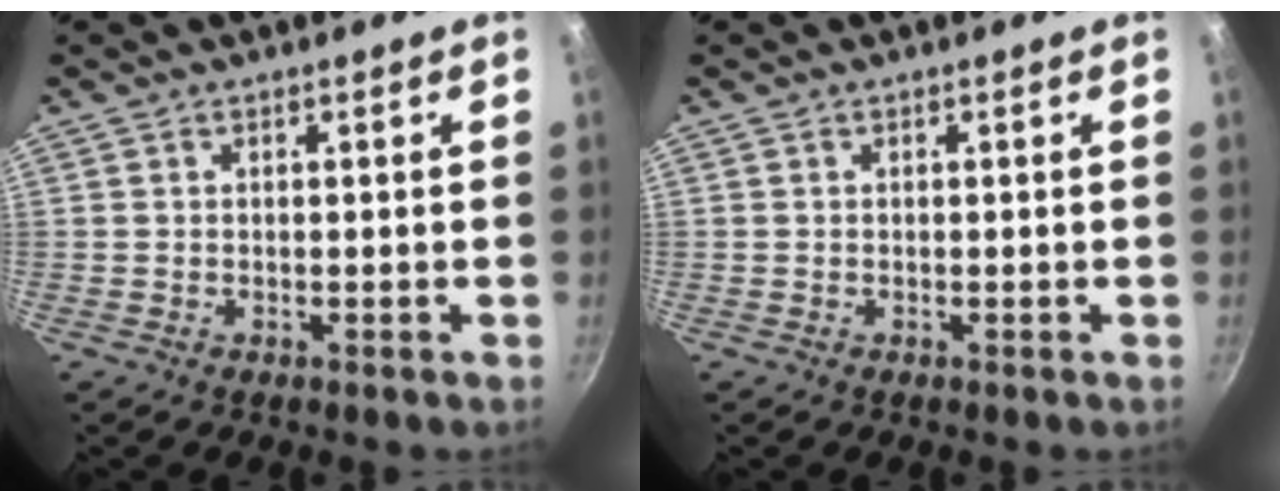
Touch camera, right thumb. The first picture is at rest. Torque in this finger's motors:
{"motor_torque": [0.00, 0.00, -0.03, 0.01, 0.00]}